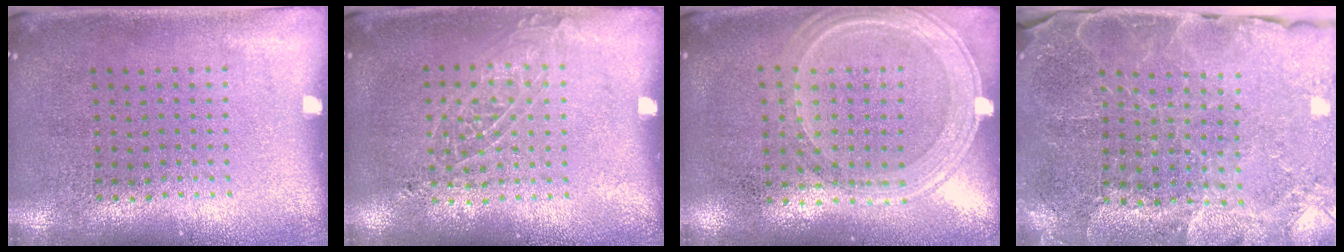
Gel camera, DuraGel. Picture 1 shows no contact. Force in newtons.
{"total": 1.0, "press": 1.0, "slide": 0.3}
{"total": 1.2, "press": 1.1, "slide": 0.4}
{"total": 3.1, "press": 3.1, "slide": 0.3}